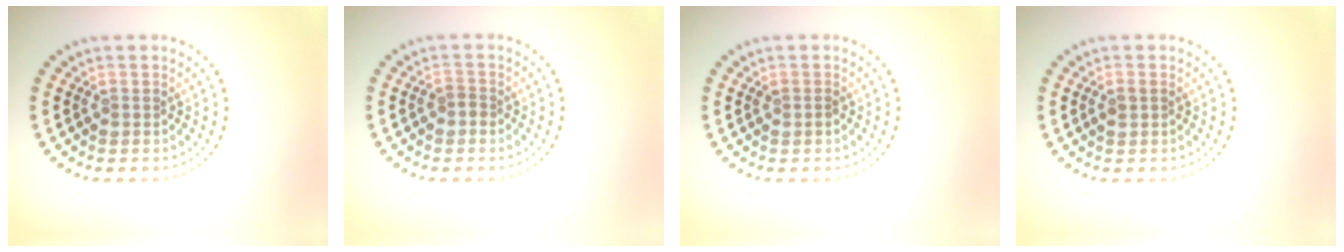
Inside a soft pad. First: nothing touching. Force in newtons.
{"total": 0.9, "press": 0.8, "slide": 0.5}
{"total": 0.6, "press": 0.6, "slide": 0.1}
{"total": 0.9, "press": 0.9, "slide": 0.2}